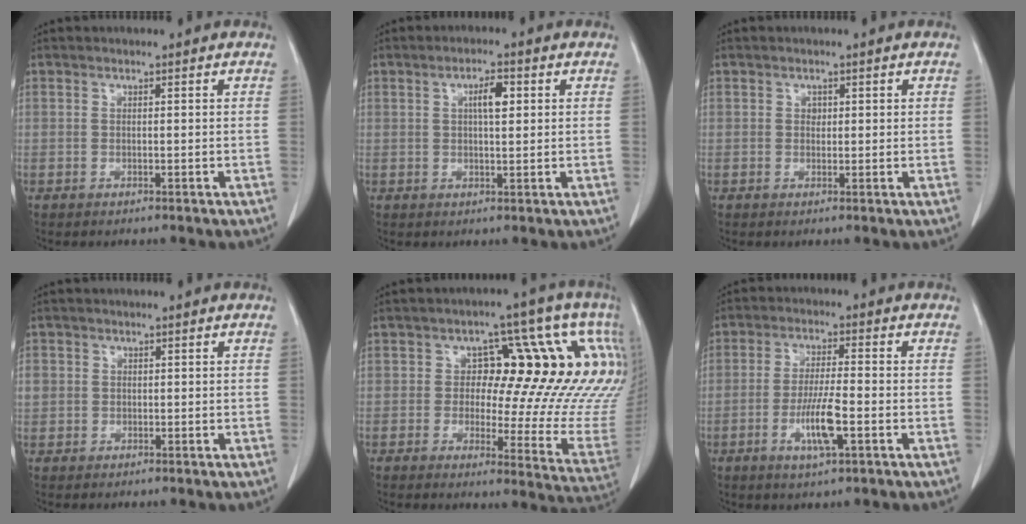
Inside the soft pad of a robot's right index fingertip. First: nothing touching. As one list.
[{"total": 3.7, "force": [1.1, 0.9, 3.4], "torque": [-0.058, 0.004, 0.017]}, {"total": 1.0, "force": [0.3, 0.8, 0.5], "torque": [-0.004, 0.001, 0.004]}, {"total": 2.4, "force": [0.3, 2.3, 0.5], "torque": [-0.011, 0.008, 0.010]}, {"total": 19.6, "force": [5.8, 7.1, 17.4], "torque": [-0.188, 0.017, 0.064]}, {"total": 7.0, "force": [-2.5, 0.7, 6.5], "torque": [-0.125, -0.008, -0.045]}]